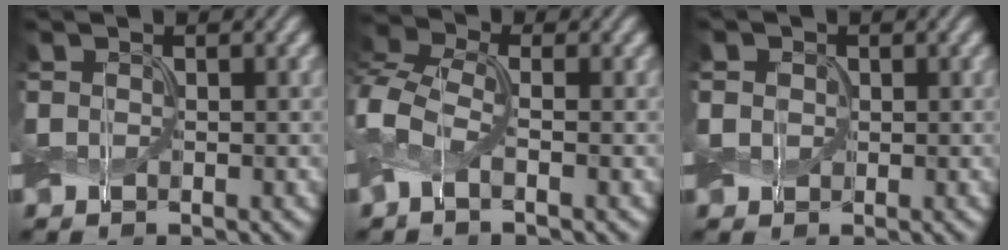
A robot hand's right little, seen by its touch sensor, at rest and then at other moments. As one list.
[{"total": 4.0, "force": [-1.4, 1.9, 3.1], "torque": [-0.080, 0.011, -0.046]}, {"total": 2.1, "force": [0.4, 1.8, 1.0], "torque": [-0.030, 0.007, 0.005]}]